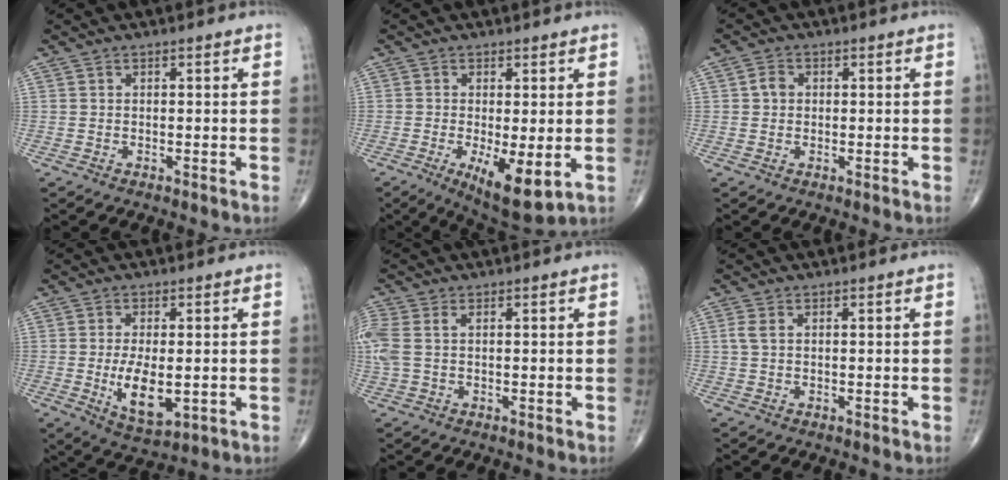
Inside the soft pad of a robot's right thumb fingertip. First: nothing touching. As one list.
[{"total": 9.3, "force": [-2.3, 3.1, 8.5], "torque": [-0.136, -0.023, -0.029]}, {"total": 2.3, "force": [0.2, 1.9, 1.2], "torque": [-0.012, 0.005, 0.001]}, {"total": 8.4, "force": [-1.2, 3.8, 7.4], "torque": [-0.124, -0.018, -0.011]}, {"total": 5.5, "force": [0.9, 3.3, 4.3], "torque": [-0.147, 0.022, 0.023]}, {"total": 1.7, "force": [0.5, 0.9, 1.4], "torque": [-0.041, 0.009, 0.013]}]